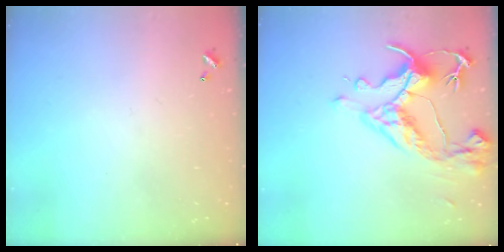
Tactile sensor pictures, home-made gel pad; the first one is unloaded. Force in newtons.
{"total": 9.1, "press": 9.0, "slide": 1.6}